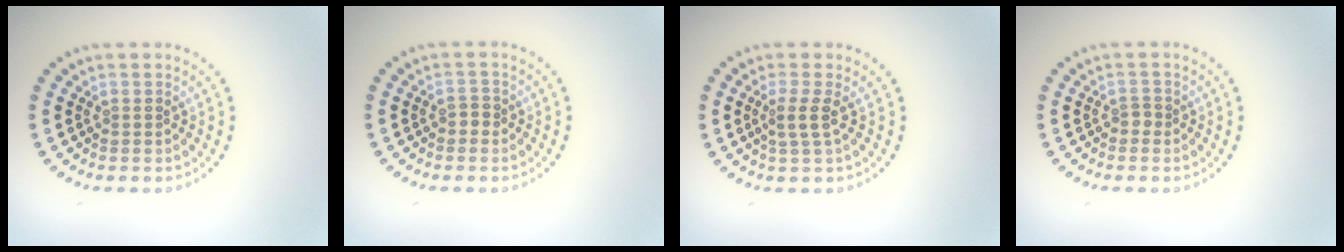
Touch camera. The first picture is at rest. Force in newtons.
{"total": 1.0, "press": 0.9, "slide": 0.5}
{"total": 1.7, "press": 1.4, "slide": 1.0}
{"total": 0.9, "press": 0.6, "slide": 0.7}